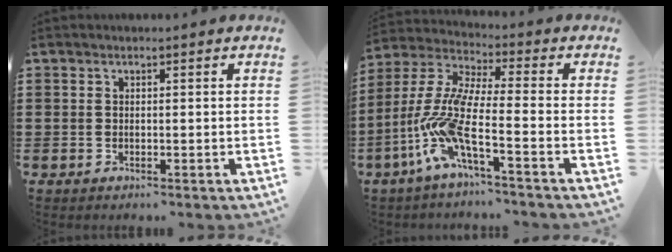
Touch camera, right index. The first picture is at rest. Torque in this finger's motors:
{"motor_torque": [2.14, 0.00, 1.05, 0.21]}